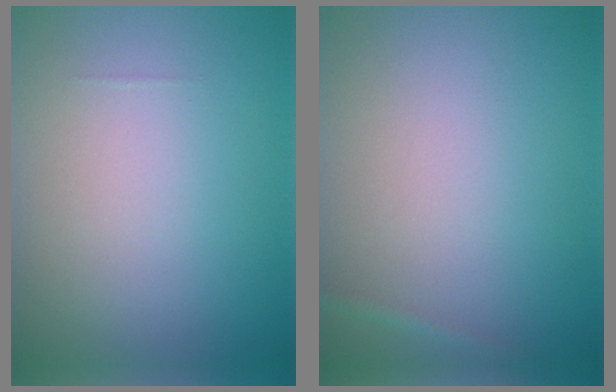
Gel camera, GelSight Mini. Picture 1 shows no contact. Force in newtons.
{"total": 0.7, "press": 0.7, "slide": 0.0}